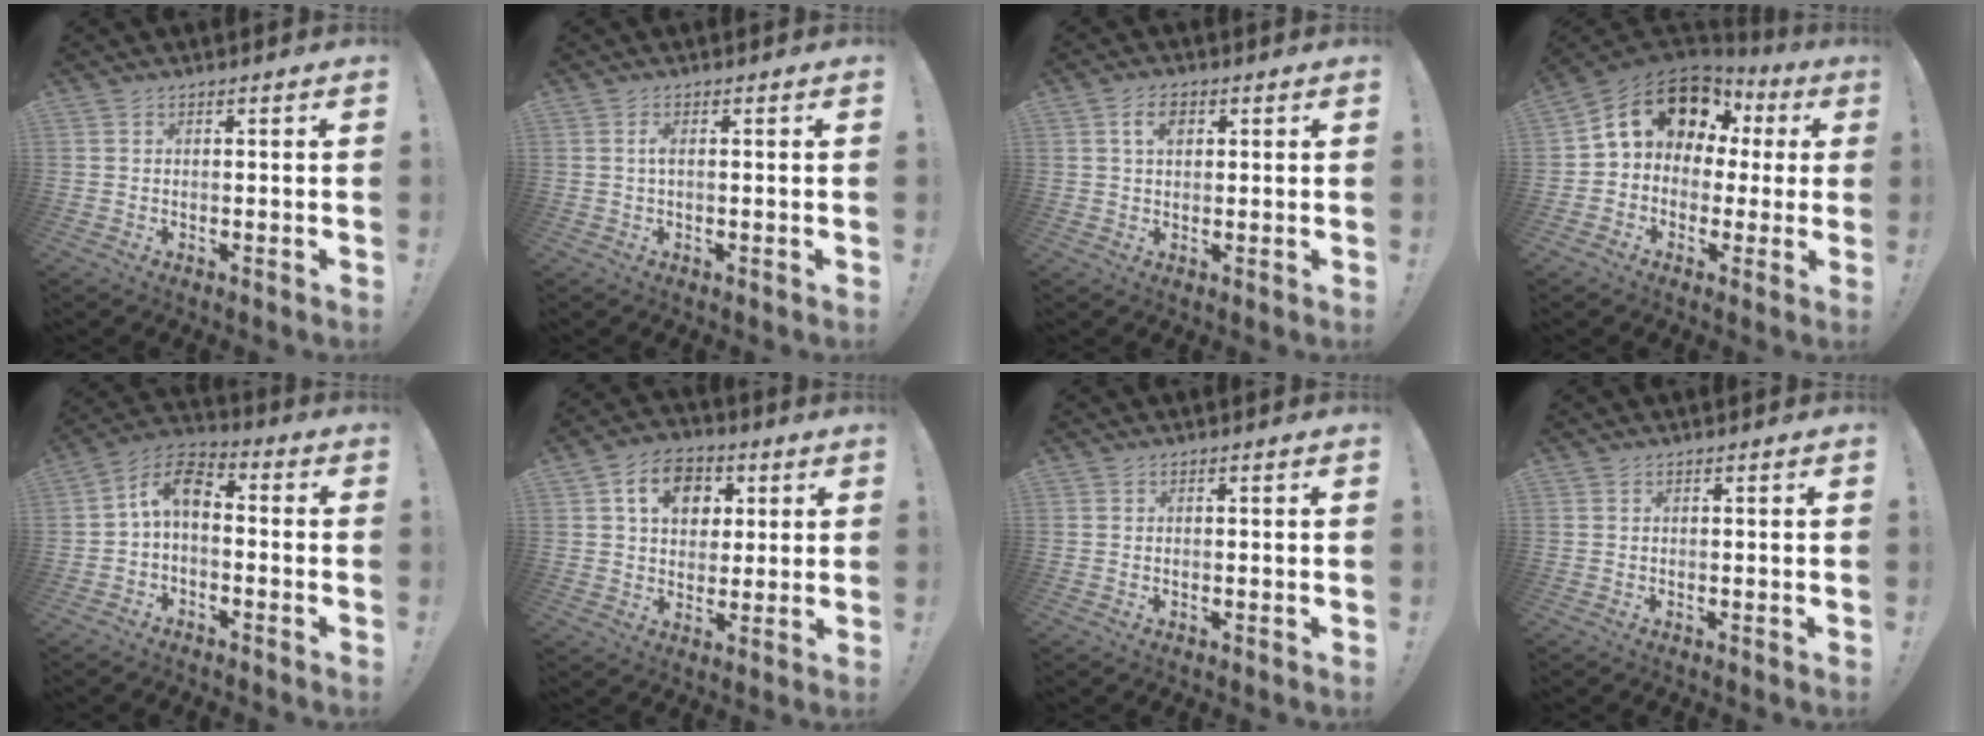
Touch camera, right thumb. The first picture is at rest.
{"total": 1.5, "force": [-0.1, 0.3, 1.5], "torque": [-0.035, 0.004, -0.002]}
{"total": 4.7, "force": [1.5, 2.8, 3.5], "torque": [-0.050, 0.000, 0.024]}
{"total": 13.7, "force": [5.9, 10.3, 6.8], "torque": [-0.099, -0.031, 0.118]}
{"total": 8.1, "force": [0.2, 4.8, 6.6], "torque": [-0.126, 0.009, 0.006]}
{"total": 11.9, "force": [4.3, 9.1, 6.4], "torque": [-0.092, -0.003, 0.080]}
{"total": 0.0}
{"total": 0.0}